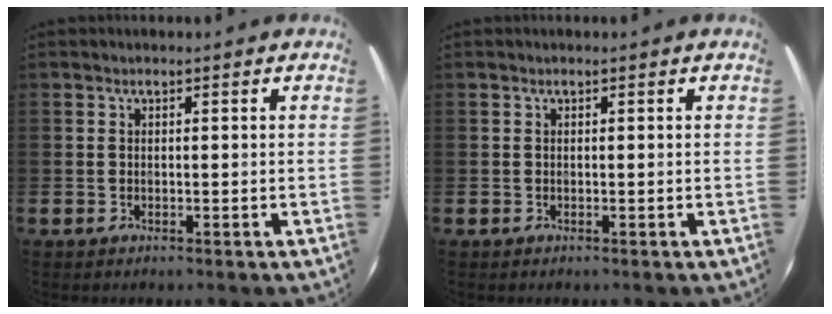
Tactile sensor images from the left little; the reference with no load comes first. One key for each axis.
{"total": 0.0}